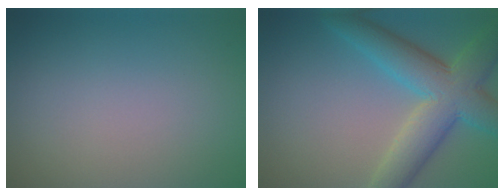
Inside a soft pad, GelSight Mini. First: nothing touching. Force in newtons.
{"total": 8.2, "press": 8.2, "slide": 0.5}